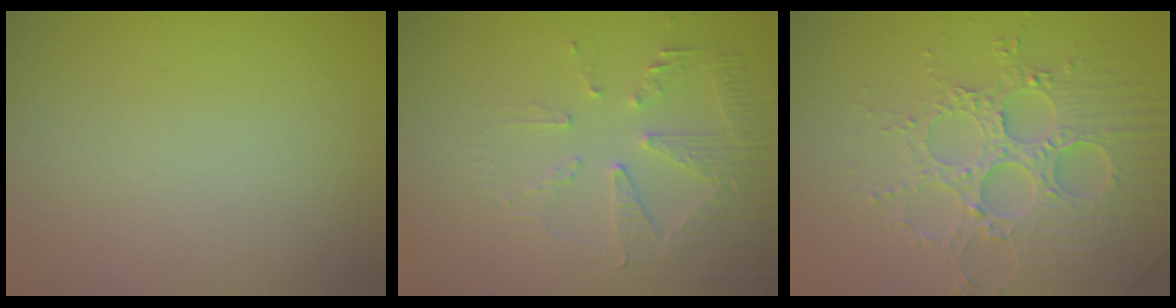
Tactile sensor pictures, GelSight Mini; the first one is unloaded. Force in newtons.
{"total": 5.3, "press": 3.6, "slide": 3.8}
{"total": 4.7, "press": 4.7, "slide": 0.7}